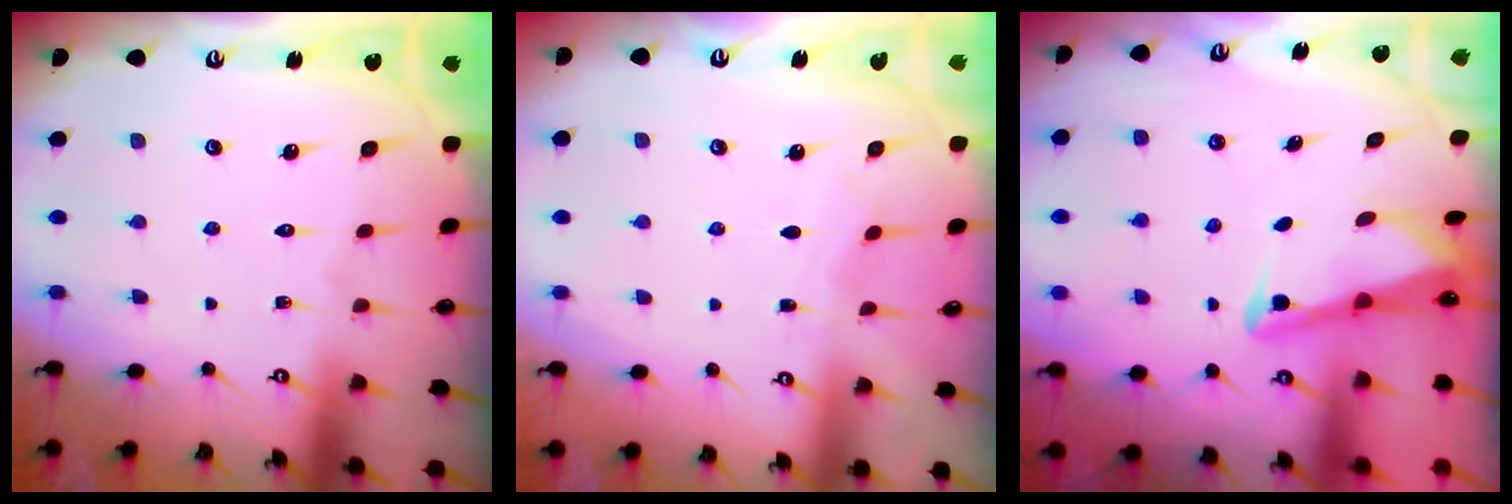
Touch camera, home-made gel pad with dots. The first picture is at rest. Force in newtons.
{"total": 3.3, "press": 3.3, "slide": 0.1}
{"total": 2.9, "press": 2.8, "slide": 0.4}